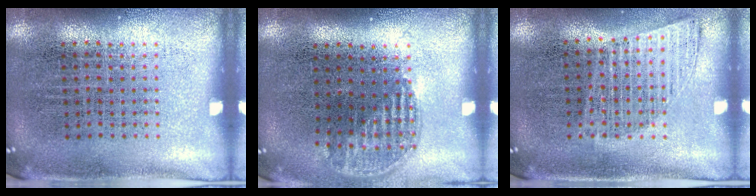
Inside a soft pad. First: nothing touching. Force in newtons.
{"total": 1.2, "press": 1.0, "slide": 0.6}
{"total": 1.0, "press": 1.0, "slide": 0.2}